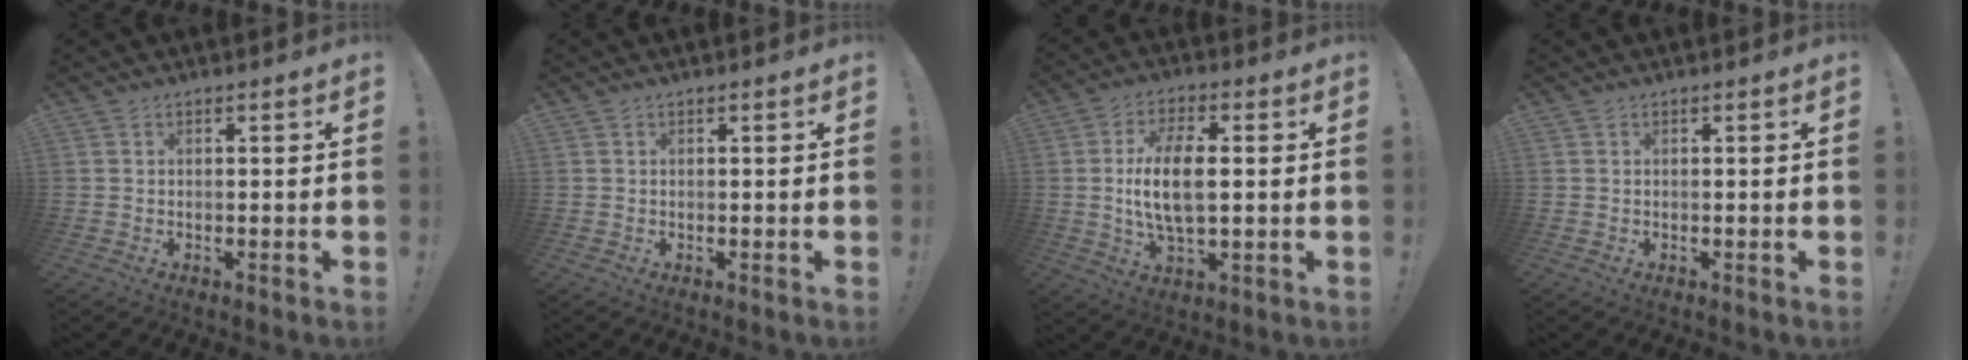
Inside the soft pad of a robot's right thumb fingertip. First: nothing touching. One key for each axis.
{"total": 0.0}
{"total": 12.6, "fx": 0.7, "fy": 5.7, "fz": 11.2, "tx": -0.211, "ty": -0.003, "tz": 0.007}
{"total": 0.0}